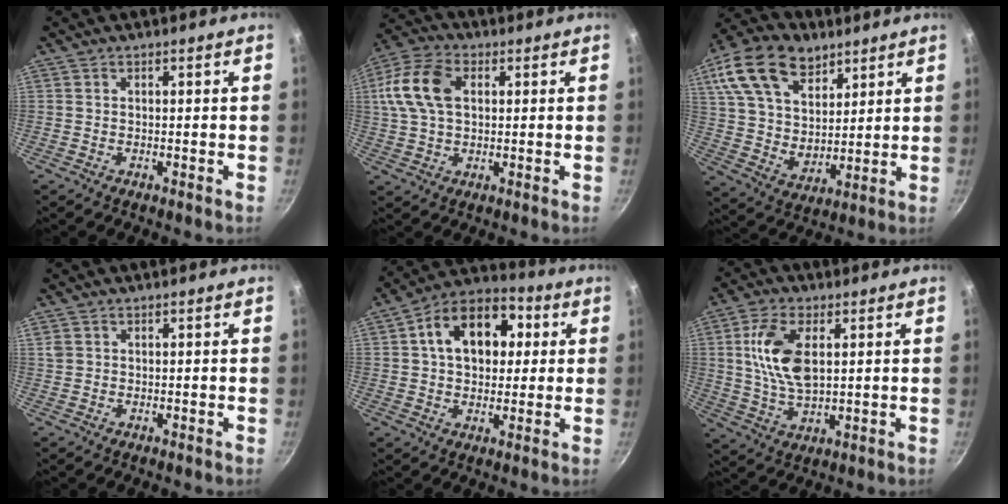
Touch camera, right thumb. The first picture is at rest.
{"total": 12.4, "force": [2.6, 7.9, 9.2], "torque": [-0.177, 0.014, 0.037]}
{"total": 19.8, "force": [10.3, 12.7, 11.3], "torque": [-0.185, -0.023, 0.186]}
{"total": 1.2, "force": [0.7, 0.9, 0.5], "torque": [-0.009, 0.003, 0.014]}
{"total": 15.8, "force": [3.6, 10.8, 11.0], "torque": [-0.139, 0.021, 0.040]}
{"total": 11.7, "force": [2.8, 6.1, 9.7], "torque": [-0.181, -0.008, 0.056]}